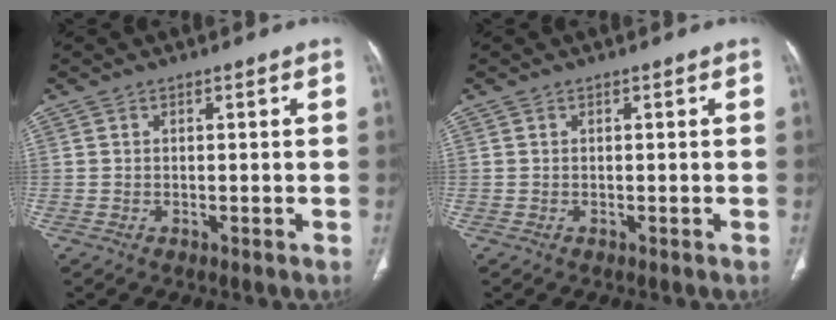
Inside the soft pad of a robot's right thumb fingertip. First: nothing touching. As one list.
[{"total": 0.0}]